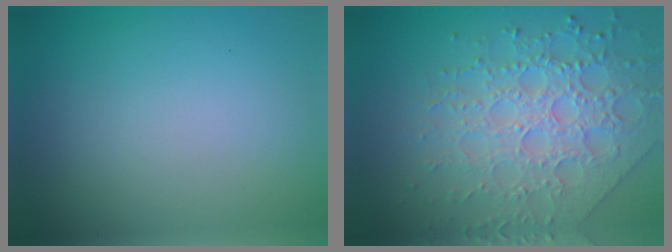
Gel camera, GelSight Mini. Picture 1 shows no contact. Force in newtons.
{"total": 6.8, "press": 5.4, "slide": 4.2}